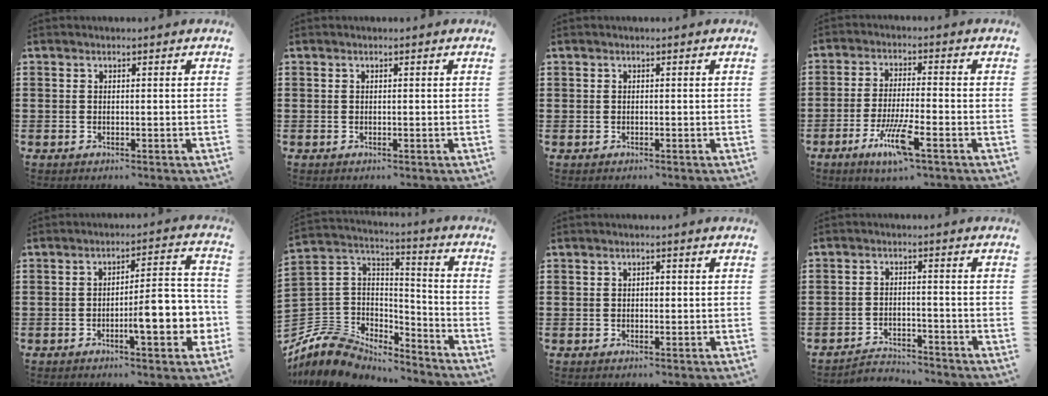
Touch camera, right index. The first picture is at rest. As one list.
[{"total": 0.0}, {"total": 0.0}, {"total": 7.9, "force": [-4.2, 1.2, 6.6], "torque": [-0.142, -0.013, -0.079]}, {"total": 9.2, "force": [-2.8, 2.5, 8.4], "torque": [-0.112, -0.011, -0.048]}, {"total": 7.5, "force": [-6.2, 4.1, 1.2], "torque": [-0.062, -0.006, -0.127]}, {"total": 0.9, "force": [-0.1, 0.5, 0.7], "torque": [-0.014, 0.001, -0.003]}, {"total": 3.1, "force": [-3.0, 0.4, 0.1], "torque": [-0.009, 0.002, -0.066]}]